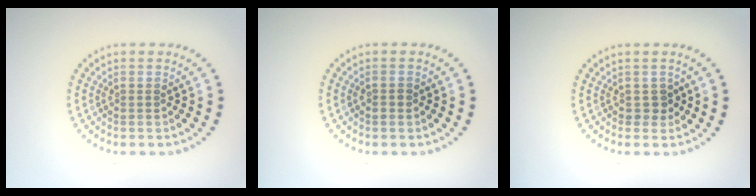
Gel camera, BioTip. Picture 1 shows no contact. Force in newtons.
{"total": 0.9, "press": 0.9, "slide": 0.1}
{"total": 1.2, "press": 1.0, "slide": 0.6}